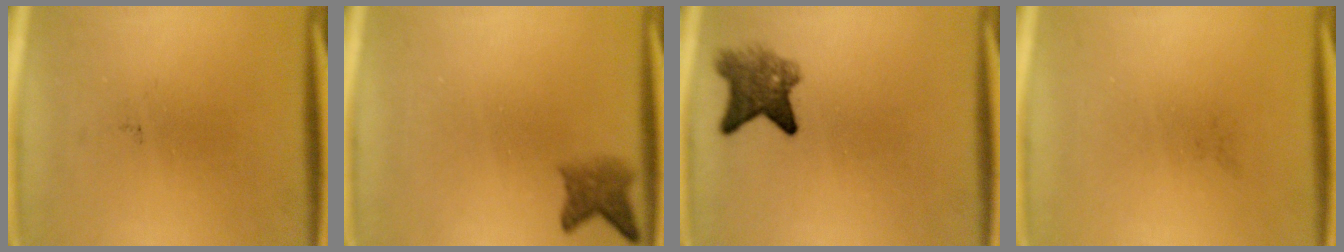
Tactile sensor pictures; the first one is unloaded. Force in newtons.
{"total": 2.9}
{"total": 5.2}
{"total": 0.0}